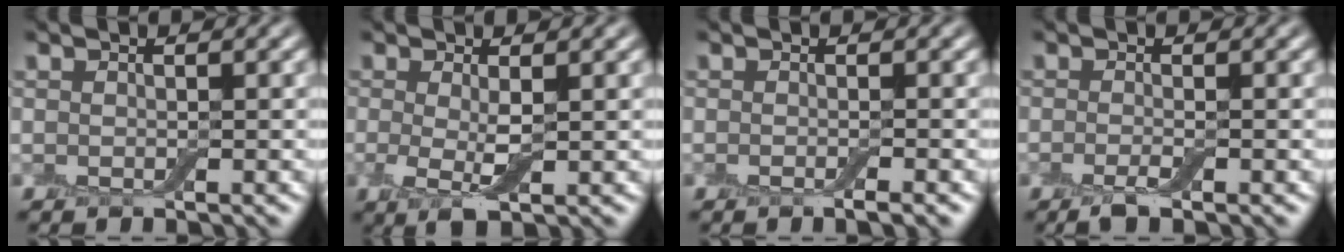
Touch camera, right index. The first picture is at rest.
{"total": 2.7, "force": [0.0, 0.6, 2.6], "torque": [-0.054, -0.007, 0.001]}
{"total": 1.4, "force": [-0.6, 0.2, 1.2], "torque": [-0.013, -0.003, -0.013]}
{"total": 1.6, "force": [-0.8, 0.3, 1.4], "torque": [-0.026, -0.004, -0.018]}